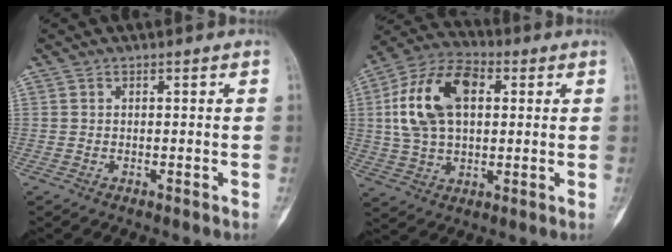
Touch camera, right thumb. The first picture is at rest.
{"total": 17.0, "force": [3.5, 10.4, 13.1], "torque": [-0.235, 0.018, 0.059]}